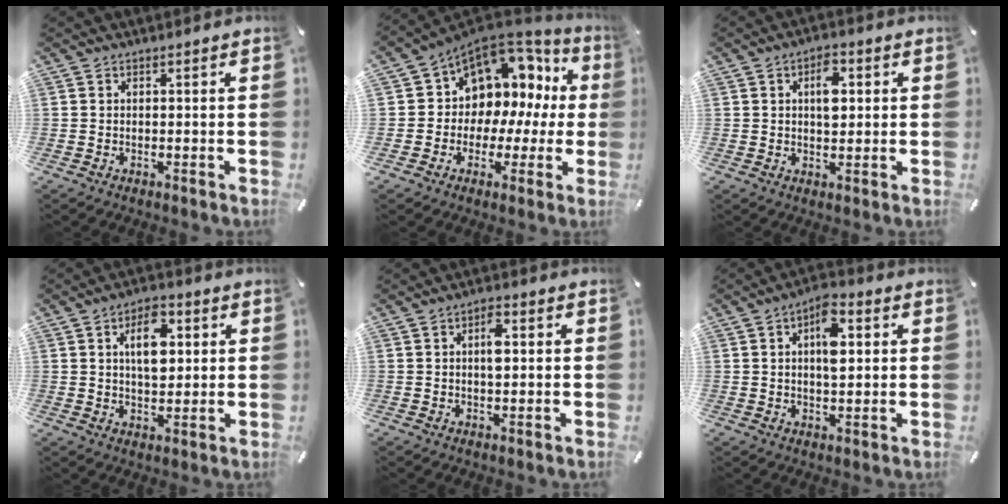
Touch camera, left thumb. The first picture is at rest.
{"total": 9.6, "force": [3.6, 8.4, 2.9], "torque": [-0.049, -0.047, 0.067]}
{"total": 6.1, "force": [1.5, 3.4, 4.8], "torque": [-0.059, -0.005, 0.016]}
{"total": 9.6, "force": [2.7, 5.7, 7.3], "torque": [-0.119, -0.003, 0.039]}
{"total": 4.3, "force": [0.8, 2.0, 3.8], "torque": [-0.062, 0.004, 0.007]}
{"total": 8.4, "force": [2.0, 4.2, 7.0], "torque": [-0.097, -0.003, 0.028]}